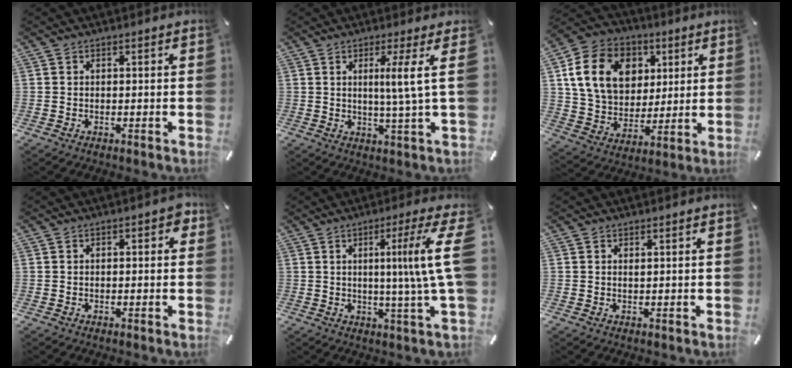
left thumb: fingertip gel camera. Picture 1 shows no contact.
{"total": 8.8, "force": [1.8, -0.9, 8.6], "torque": [-0.147, -0.009, 0.018]}
{"total": 16.9, "force": [5.4, 13.5, 8.6], "torque": [-0.170, 0.002, 0.106]}
{"total": 2.0, "force": [0.1, 1.0, 1.7], "torque": [-0.024, 0.004, -0.002]}
{"total": 17.1, "force": [3.1, -0.1, 16.8], "torque": [-0.256, -0.019, 0.030]}
{"total": 0.0}